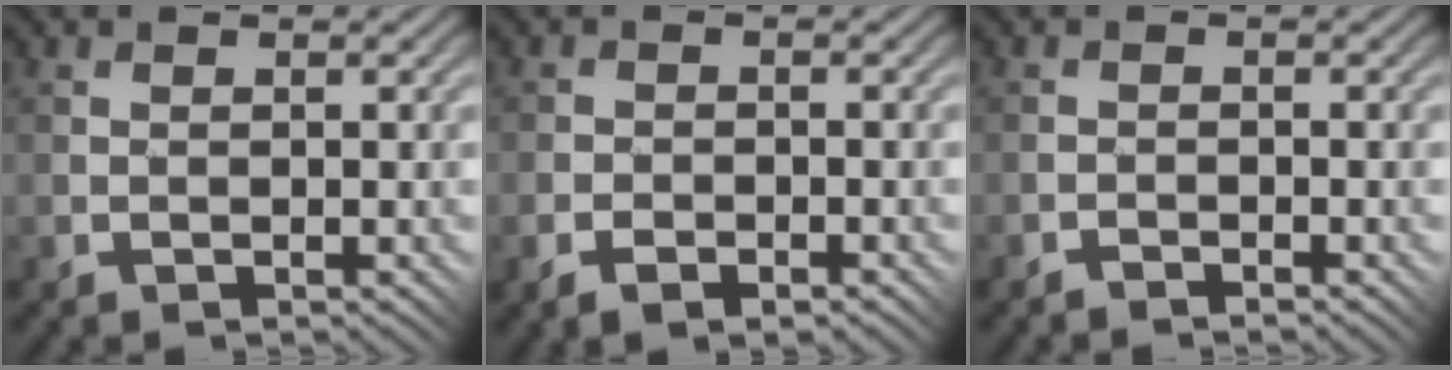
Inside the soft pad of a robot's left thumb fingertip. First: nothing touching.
{"total": 2.3, "force": [-1.6, 1.1, 1.2], "torque": [-0.023, -0.001, -0.037]}
{"total": 1.0, "force": [-1.0, -0.2, -0.3], "torque": [0.009, 0.008, -0.023]}